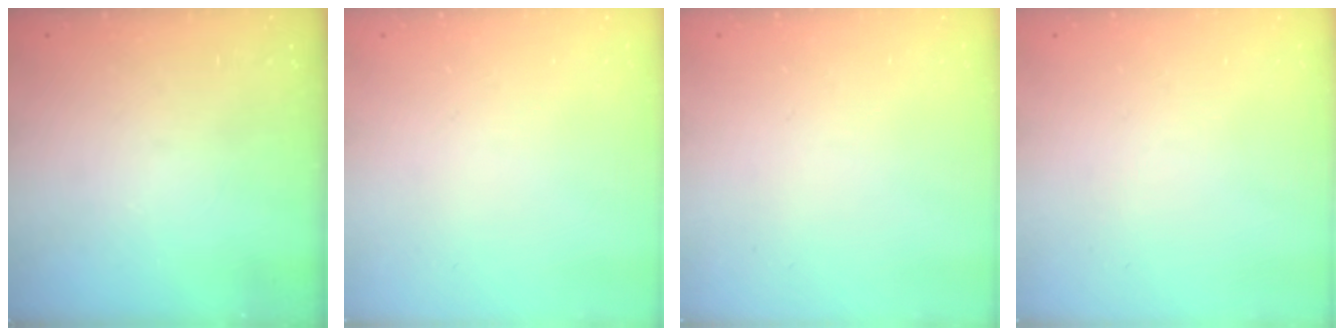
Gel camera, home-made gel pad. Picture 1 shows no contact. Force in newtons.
{"total": 0.0}
{"total": 0.0}
{"total": 0.0}